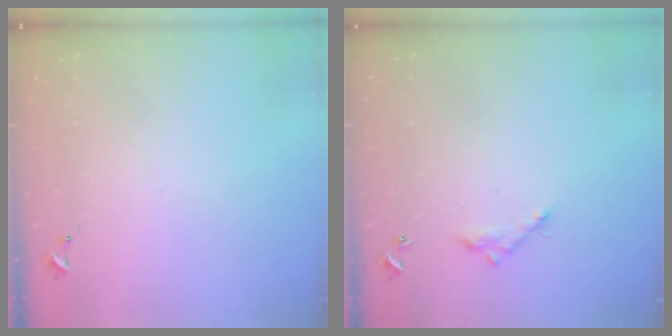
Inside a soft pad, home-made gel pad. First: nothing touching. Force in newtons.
{"total": 6.2, "press": 6.2, "slide": 0.4}